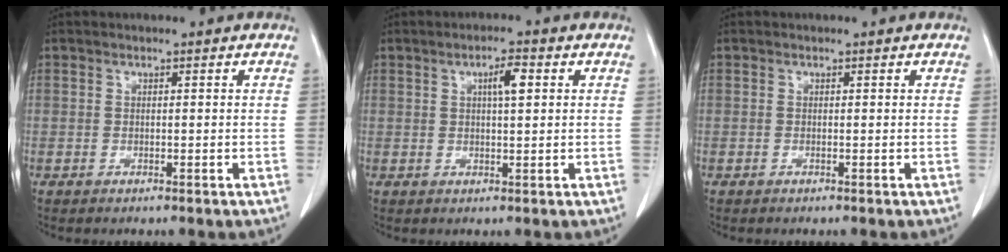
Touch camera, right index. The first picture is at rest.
{"total": 3.5, "force": [1.1, 0.6, 3.2], "torque": [-0.055, 0.003, 0.017]}
{"total": 0.0}